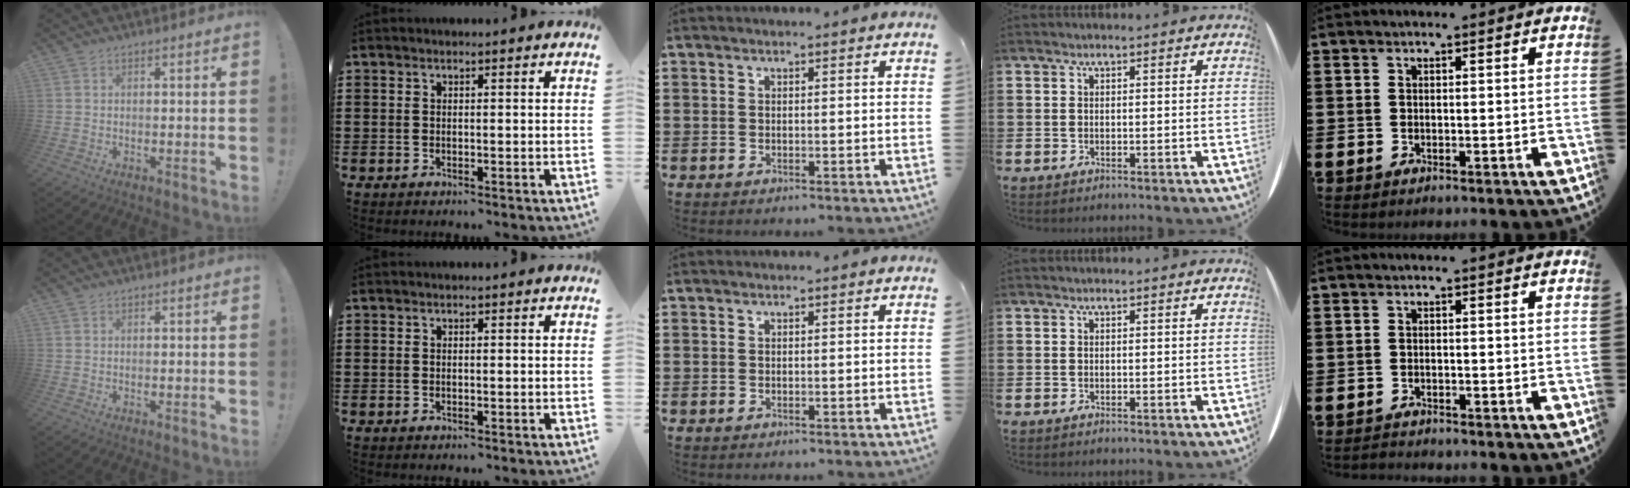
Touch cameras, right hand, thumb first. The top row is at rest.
{"little": {"total": 1.0, "force": [-1.0, 0.0, -0.1], "torque": [-0.003, 0.001, -0.020]}}